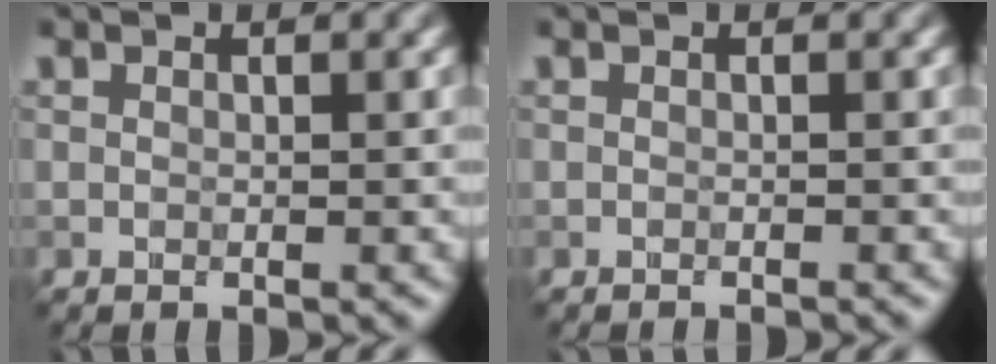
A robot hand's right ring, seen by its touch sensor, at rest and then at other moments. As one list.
[{"total": 0.8, "force": [-0.7, 0.2, 0.3], "torque": [0.007, 0.001, -0.011]}]